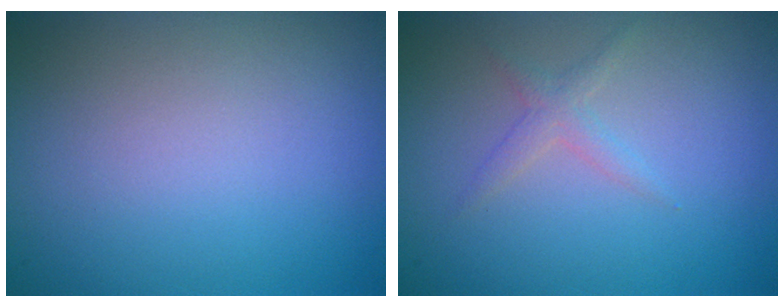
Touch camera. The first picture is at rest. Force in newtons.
{"total": 1.3, "press": 1.3, "slide": 0.1}